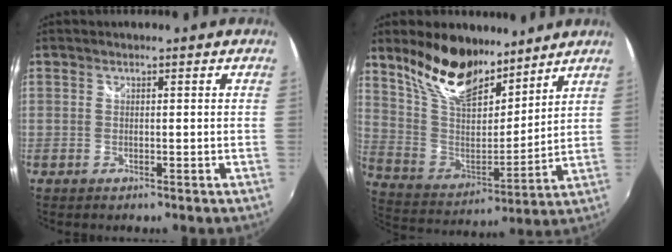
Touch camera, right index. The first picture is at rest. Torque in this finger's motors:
{"motor_torque": [0.77, 1.05, 0.27, 0.13]}